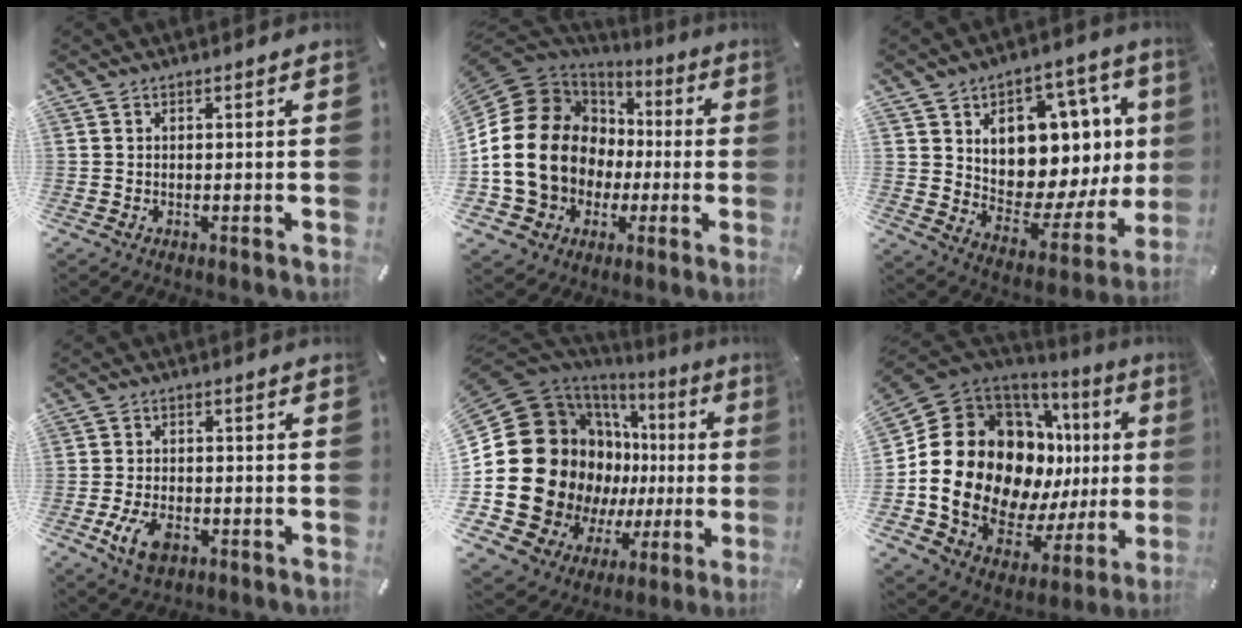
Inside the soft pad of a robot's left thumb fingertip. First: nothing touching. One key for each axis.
{"total": 22.1, "fx": -0.6, "fy": 18.6, "fz": 11.8, "tx": -0.255, "ty": -0.011, "tz": 0.011}
{"total": 12.6, "fx": 3.7, "fy": 8.9, "fz": 8.2, "tx": -0.101, "ty": -0.062, "tz": 0.057}
{"total": 7.0, "fx": -2.9, "fy": 4.2, "fz": 4.8, "tx": -0.114, "ty": 0.005, "tz": -0.057}
{"total": 29.1, "fx": 0.6, "fy": 21.4, "fz": 19.6, "tx": -0.336, "ty": -0.059, "tz": 0.069}
{"total": 26.8, "fx": 2.3, "fy": 18.8, "fz": 19.0, "tx": -0.325, "ty": -0.059, "tz": 0.078}